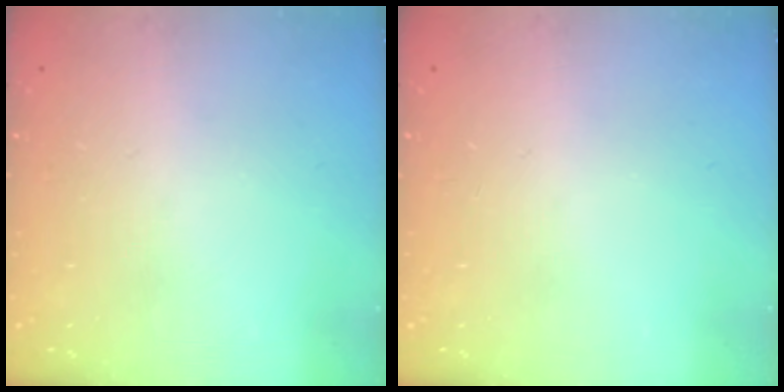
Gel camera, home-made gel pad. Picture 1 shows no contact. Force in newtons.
{"total": 0.0}